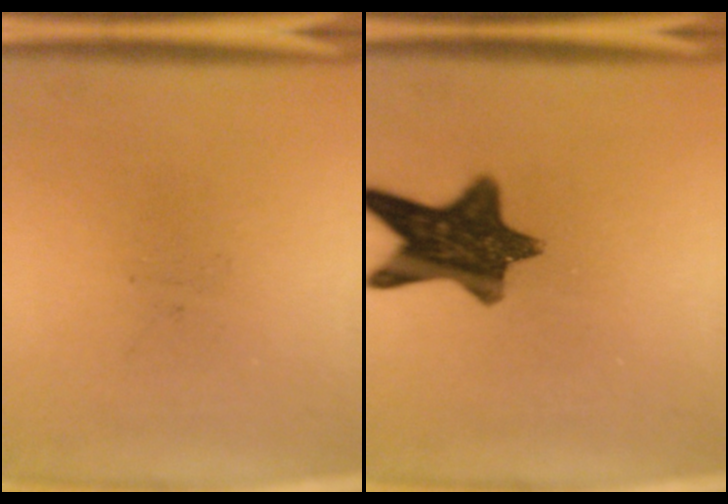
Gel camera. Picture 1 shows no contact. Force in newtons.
{"total": 11.8}